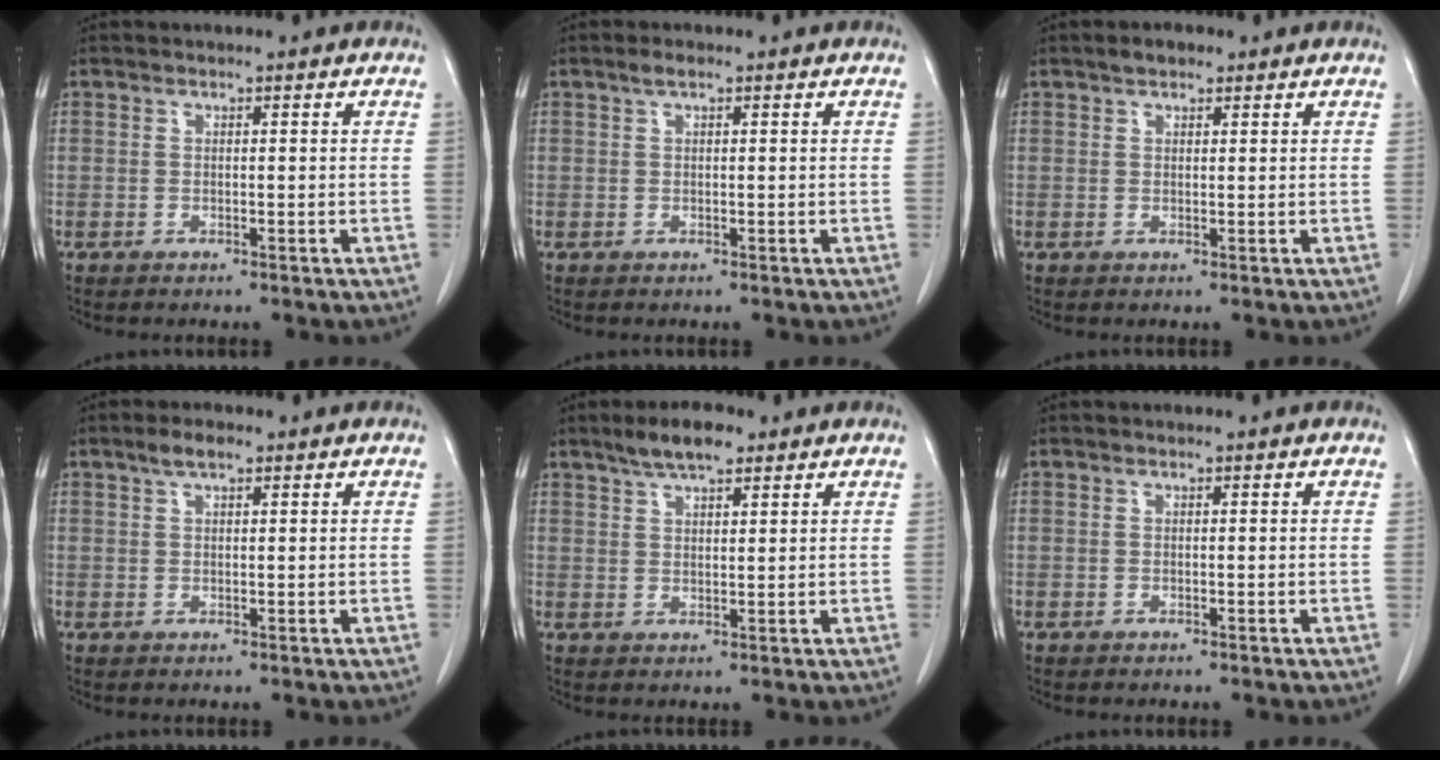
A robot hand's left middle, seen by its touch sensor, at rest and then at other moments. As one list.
[{"total": 1.2, "force": [0.8, 0.3, 0.9], "torque": [-0.017, 0.008, 0.014]}, {"total": 2.0, "force": [1.5, 0.9, 1.0], "torque": [-0.020, 0.007, 0.023]}, {"total": 3.3, "force": [2.2, 1.3, 2.2], "torque": [-0.043, 0.008, 0.040]}, {"total": 5.7, "force": [4.2, 1.5, 3.6], "torque": [-0.070, 0.010, 0.073]}, {"total": 0.0}]